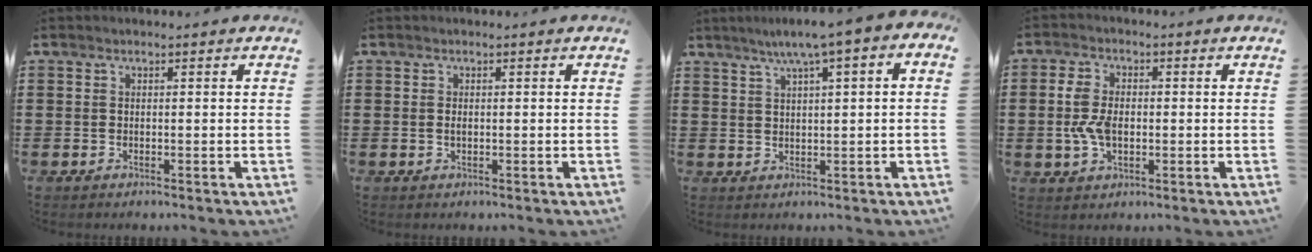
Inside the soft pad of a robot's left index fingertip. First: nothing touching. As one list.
[{"total": 0.8, "force": [0.0, 0.3, 0.7], "torque": [-0.016, -0.001, -0.001]}, {"total": 4.0, "force": [1.9, 0.4, 3.5], "torque": [-0.070, -0.007, 0.026]}, {"total": 5.7, "force": [-0.4, 3.5, 4.5], "torque": [-0.113, 0.000, -0.016]}]